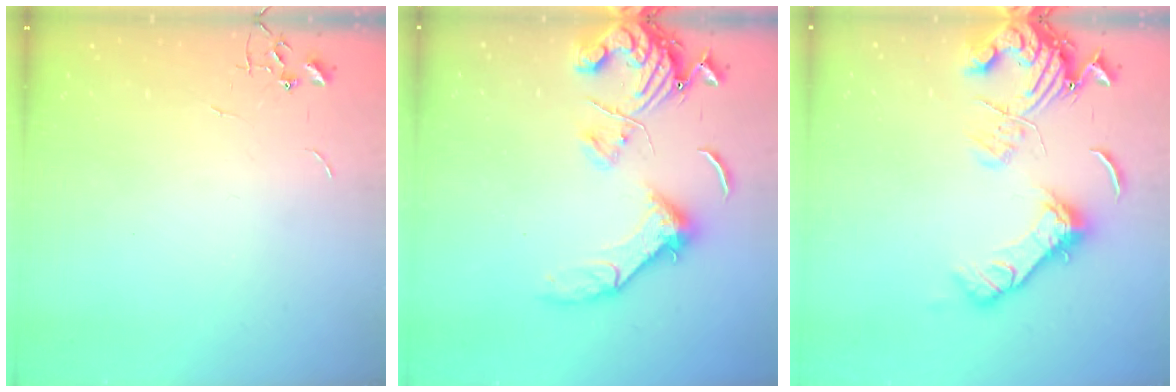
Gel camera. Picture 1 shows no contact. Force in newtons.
{"total": 14.7, "press": 14.6, "slide": 1.7}
{"total": 16.3, "press": 16.2, "slide": 2.0}